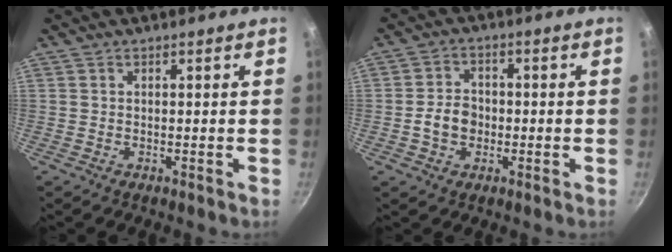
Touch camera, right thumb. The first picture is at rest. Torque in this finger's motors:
{"motor_torque": [0.78, 1.08, 0.60, -0.77, 0.00]}